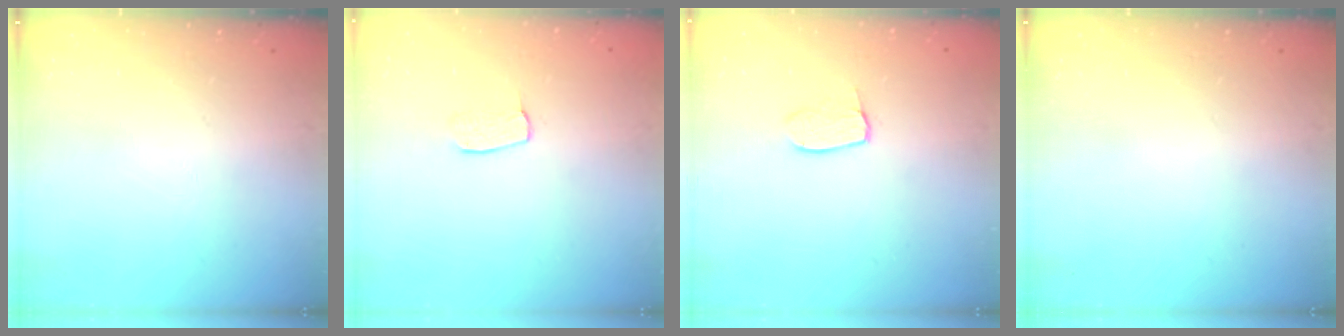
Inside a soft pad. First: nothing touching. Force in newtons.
{"total": 4.7, "press": 4.7, "slide": 0.3}
{"total": 4.3, "press": 4.3, "slide": 0.2}
{"total": 0.0}